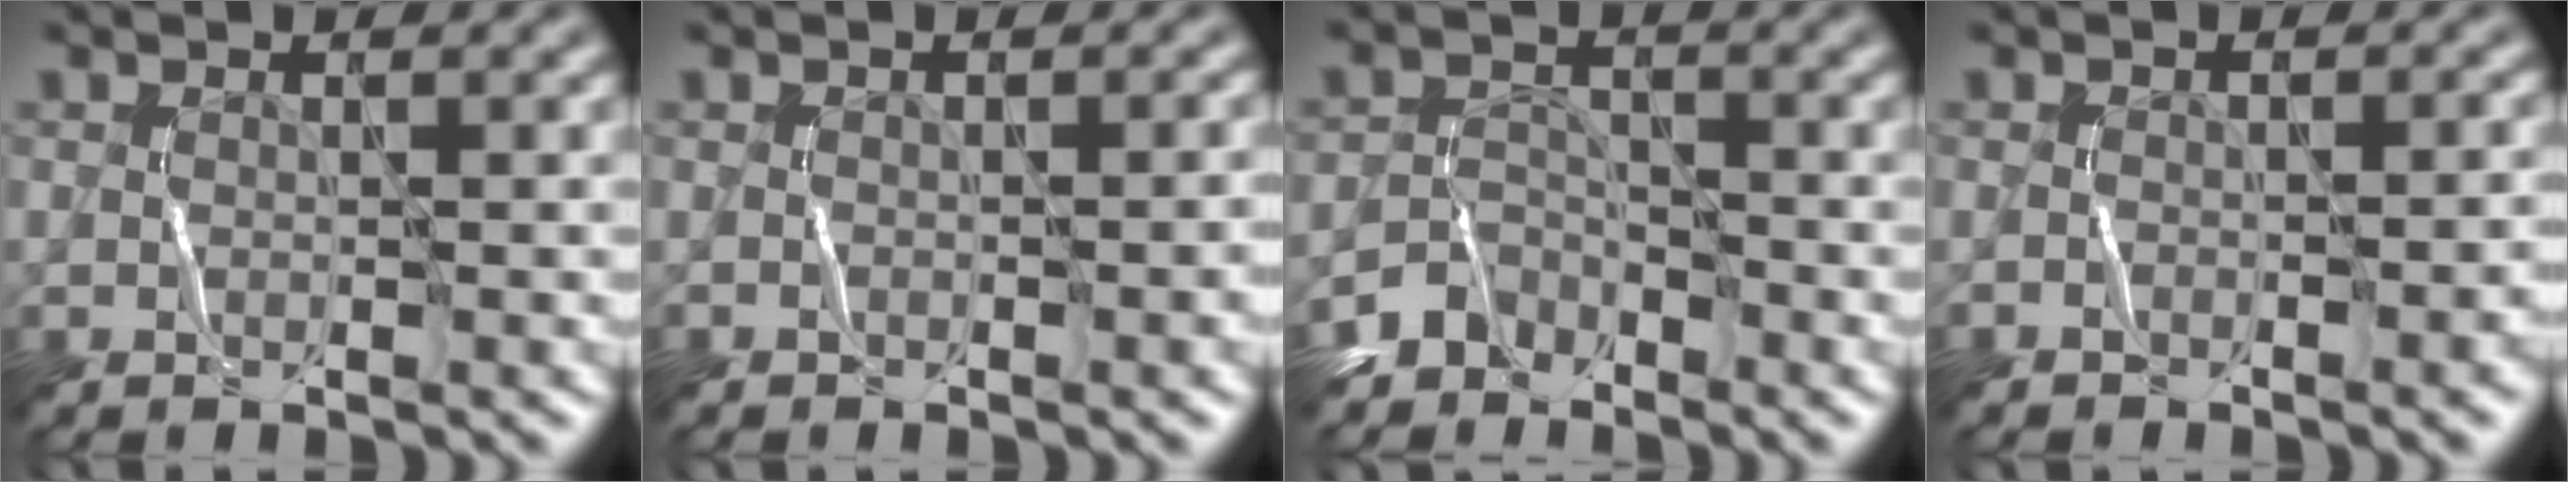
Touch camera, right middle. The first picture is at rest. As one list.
[{"total": 1.9, "force": [-0.9, 0.8, 1.6], "torque": [-0.002, 0.016, -0.008]}, {"total": 2.4, "force": [-2.1, 1.0, -0.4], "torque": [0.009, 0.015, -0.046]}, {"total": 2.6, "force": [-1.9, 0.7, 1.6], "torque": [-0.011, 0.019, -0.022]}]